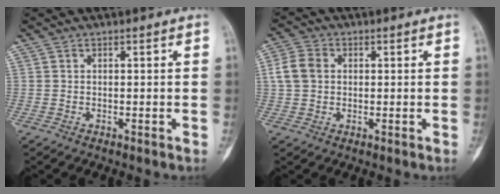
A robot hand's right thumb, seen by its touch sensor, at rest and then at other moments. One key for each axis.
{"total": 5.4, "fx": 0.7, "fy": 4.3, "fz": 3.3, "tx": -0.066, "ty": 0.011, "tz": 0.010}